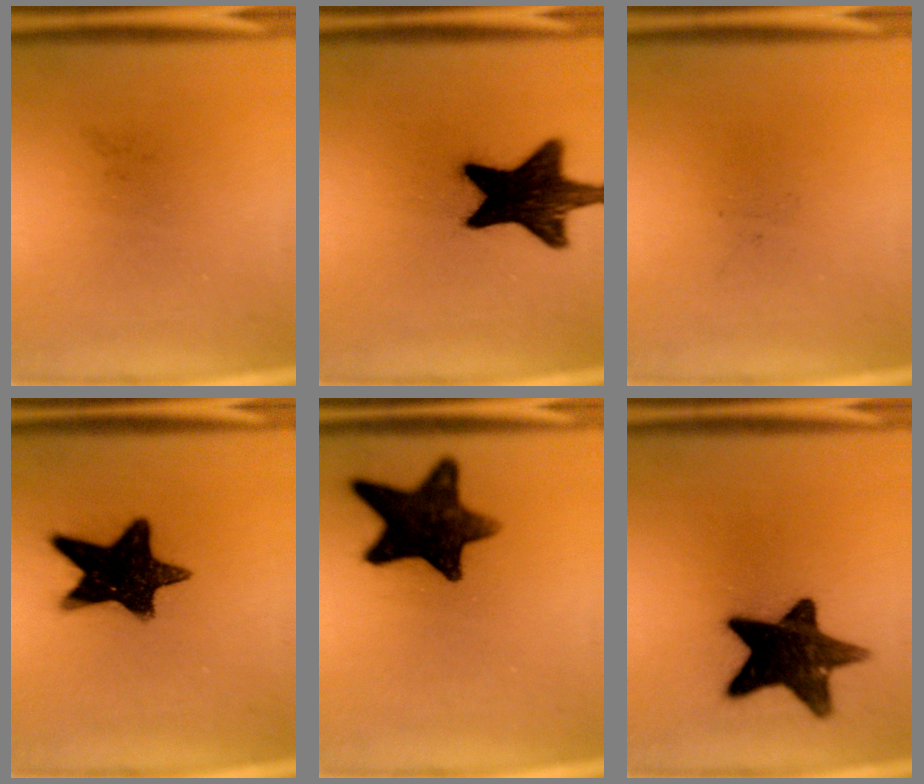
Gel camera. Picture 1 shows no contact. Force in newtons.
{"total": 17.5}
{"total": 0.0}
{"total": 15.1}
{"total": 14.2}
{"total": 15.0}